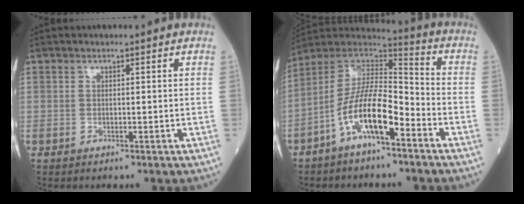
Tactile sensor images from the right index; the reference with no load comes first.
{"total": 12.7, "force": [-6.0, 3.5, 10.6], "torque": [-0.198, 0.016, -0.112]}